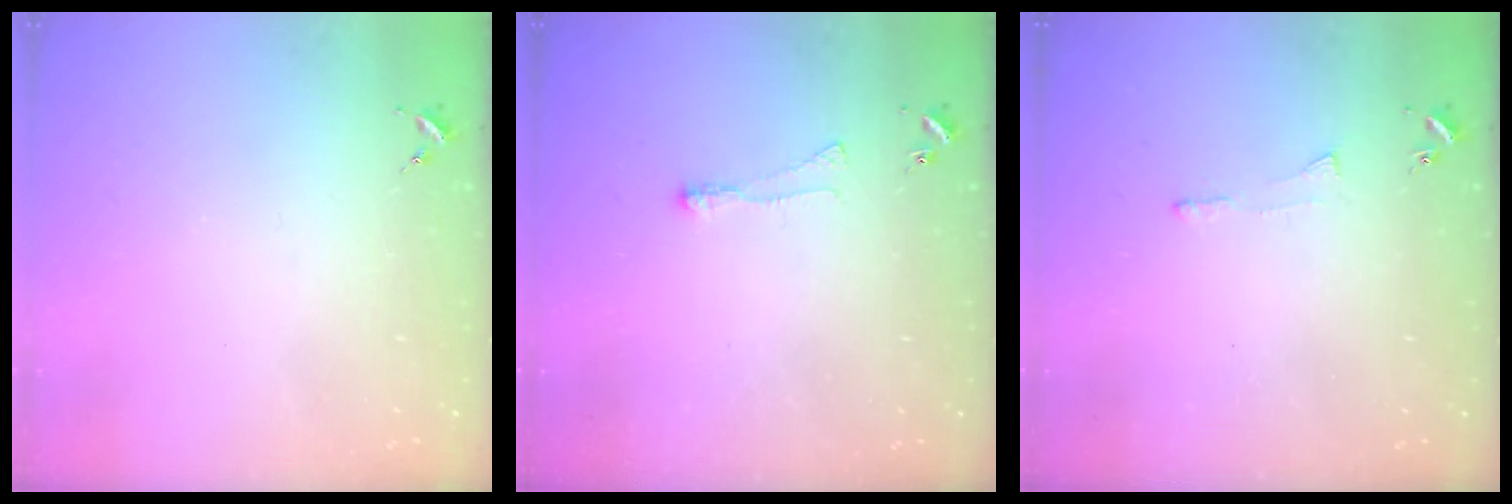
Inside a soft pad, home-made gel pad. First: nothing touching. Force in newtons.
{"total": 3.4, "press": 3.3, "slide": 0.5}
{"total": 3.0, "press": 2.9, "slide": 0.5}